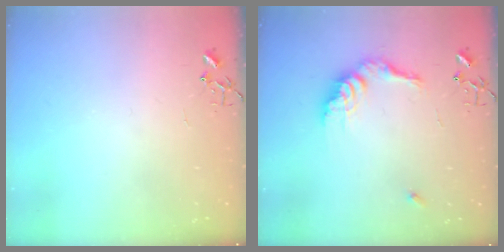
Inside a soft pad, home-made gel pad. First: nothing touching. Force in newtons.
{"total": 13.3, "press": 13.2, "slide": 1.1}